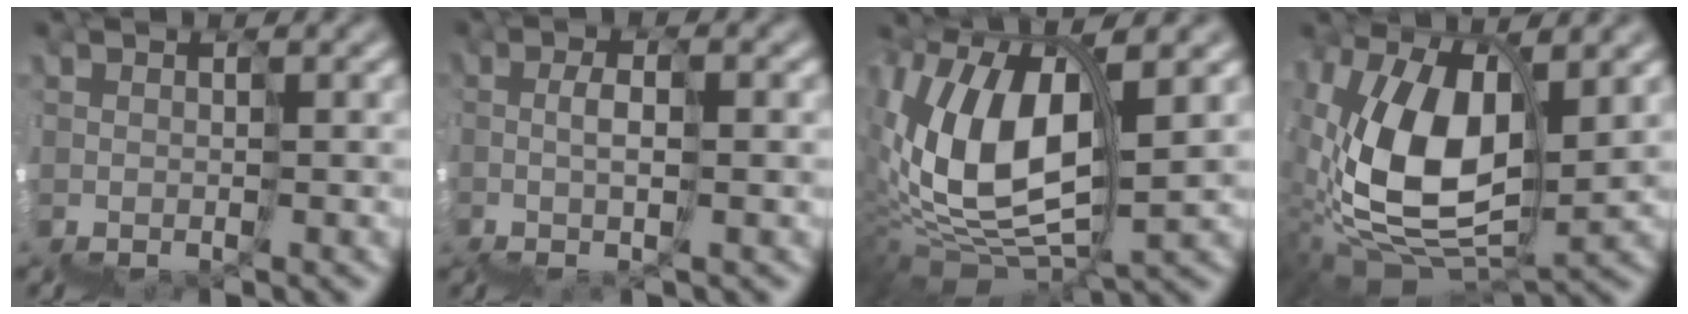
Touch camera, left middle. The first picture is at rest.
{"total": 1.5, "force": [0.1, 0.2, 1.4], "torque": [0.004, 0.015, -0.003]}
{"total": 7.0, "force": [2.5, 3.5, 5.5], "torque": [-0.133, 0.016, 0.041]}
{"total": 6.5, "force": [2.2, 3.4, 5.0], "torque": [-0.107, 0.015, 0.032]}